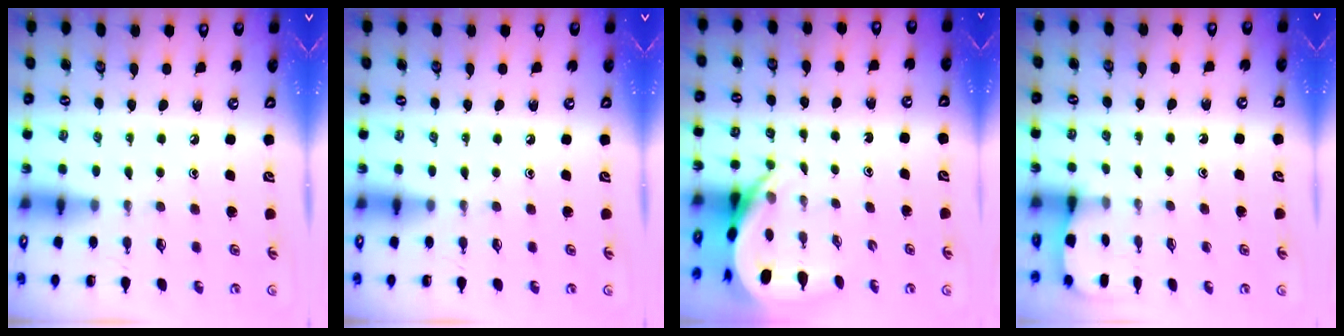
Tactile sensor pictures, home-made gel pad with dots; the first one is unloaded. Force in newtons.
{"total": 0.0}
{"total": 4.1, "press": 4.1, "slide": 0.2}
{"total": 1.2, "press": 1.2, "slide": 0.0}